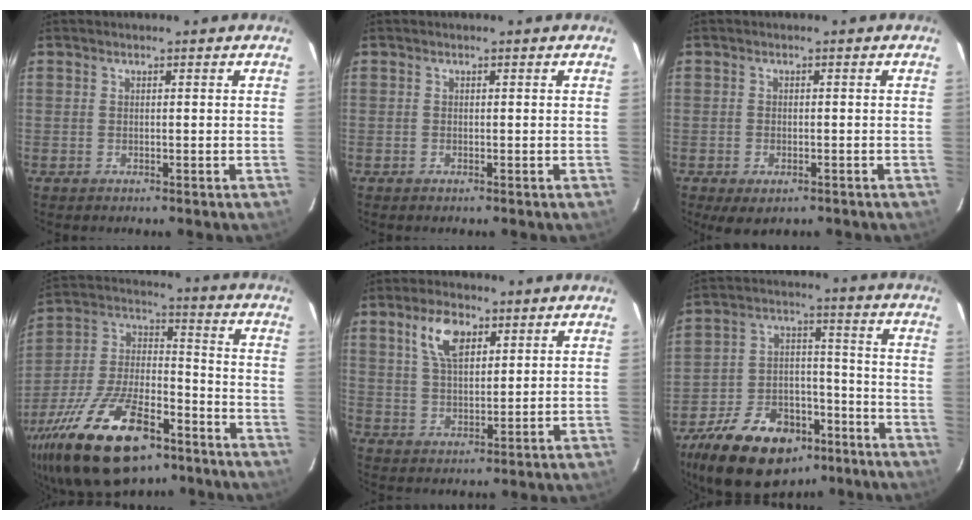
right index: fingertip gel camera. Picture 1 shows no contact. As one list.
[{"total": 0.0}, {"total": 3.9, "force": [-2.1, 2.2, 2.3], "torque": [-0.048, -0.012, -0.031]}, {"total": 25.9, "force": [-15.5, 11.3, 17.3], "torque": [-0.343, -0.012, -0.259]}, {"total": 7.8, "force": [3.9, 3.9, 5.6], "torque": [-0.106, 0.014, 0.074]}, {"total": 20.8, "force": [-13.6, 11.7, 10.6], "torque": [-0.220, 0.023, -0.205]}]